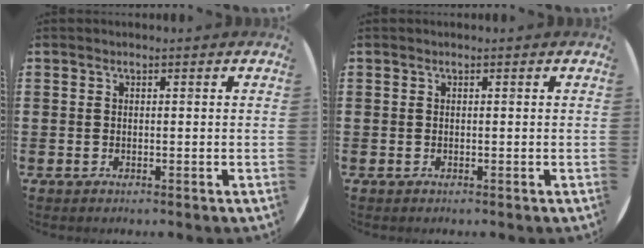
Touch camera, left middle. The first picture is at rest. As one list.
[{"total": 0.0}]